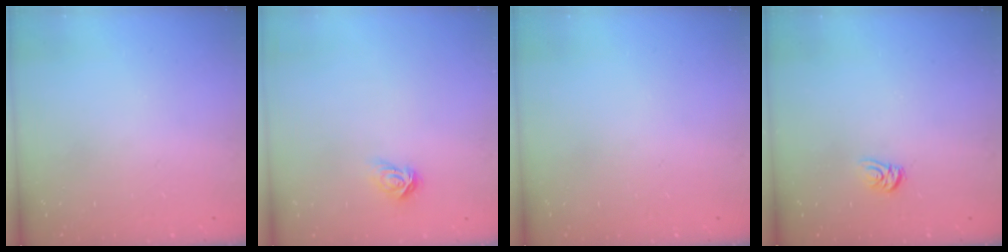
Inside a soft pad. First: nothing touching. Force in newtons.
{"total": 3.6, "press": 3.5, "slide": 0.4}
{"total": 0.0}
{"total": 4.2, "press": 4.2, "slide": 0.3}